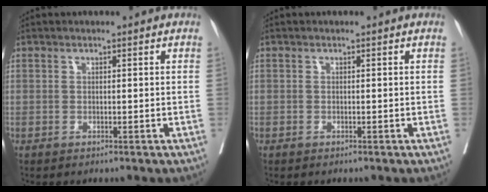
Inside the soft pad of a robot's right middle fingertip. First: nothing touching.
{"total": 0.6, "force": [-0.2, 0.5, -0.1], "torque": [0.006, 0.007, -0.007]}